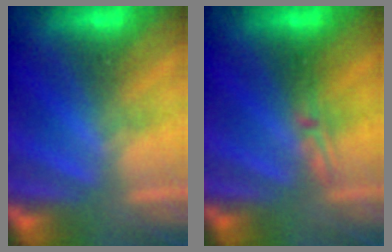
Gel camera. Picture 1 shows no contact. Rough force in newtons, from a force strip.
{"total": 2.3}